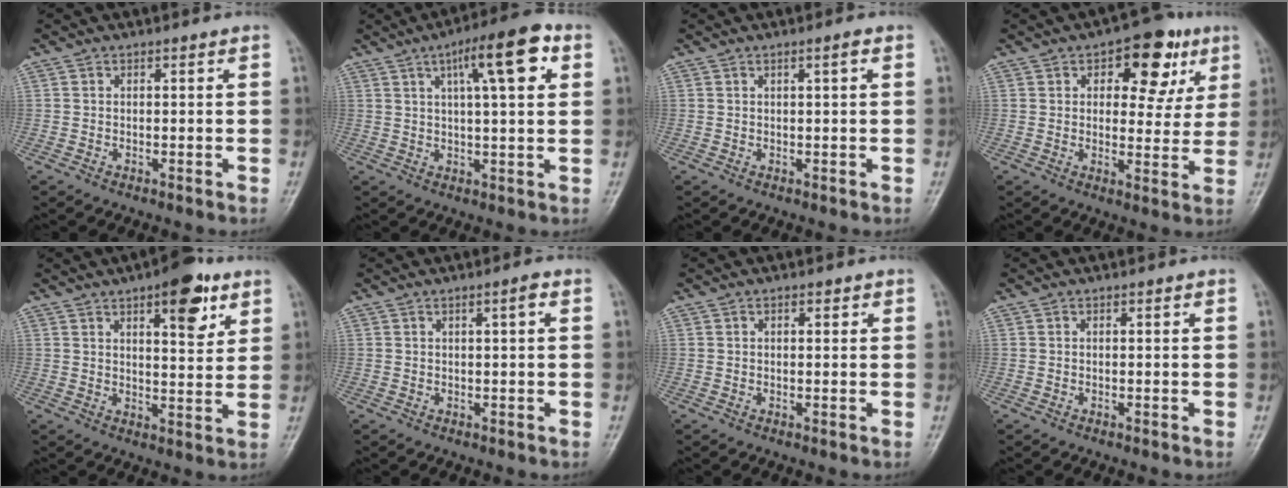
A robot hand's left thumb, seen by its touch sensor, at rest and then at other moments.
{"total": 11.7, "force": [4.5, 3.1, 10.4], "torque": [-0.145, 0.008, 0.062]}
{"total": 1.2, "force": [0.4, 0.0, 1.1], "torque": [-0.019, 0.000, 0.007]}
{"total": 12.1, "force": [5.1, 6.8, 8.6], "torque": [-0.063, -0.005, 0.063]}
{"total": 10.3, "force": [5.6, 3.9, 7.8], "torque": [-0.085, -0.025, 0.075]}
{"total": 1.7, "force": [0.6, 0.1, 1.6], "torque": [-0.029, 0.001, 0.010]}
{"total": 1.2, "force": [0.6, 0.7, 0.8], "torque": [-0.008, 0.000, 0.005]}
{"total": 0.0}